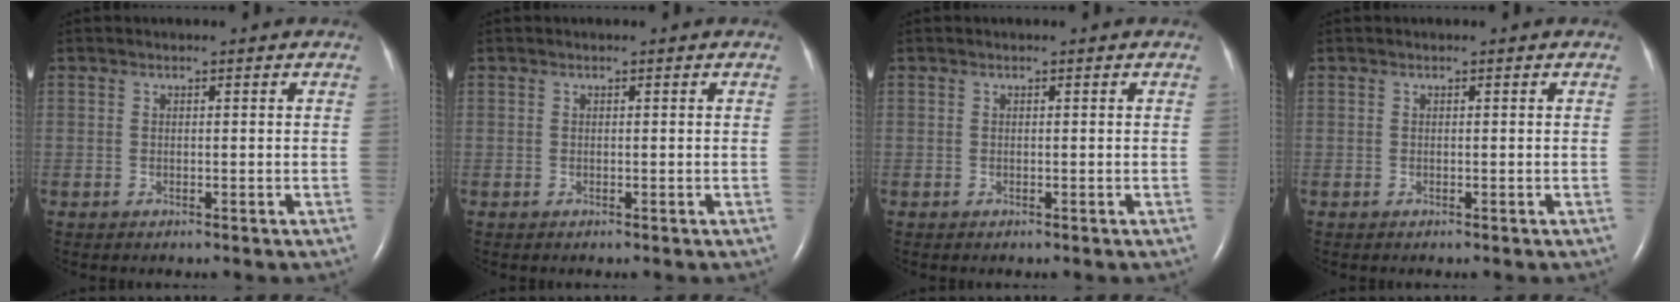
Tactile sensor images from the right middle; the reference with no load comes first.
{"total": 0.0}
{"total": 0.0}
{"total": 0.0}